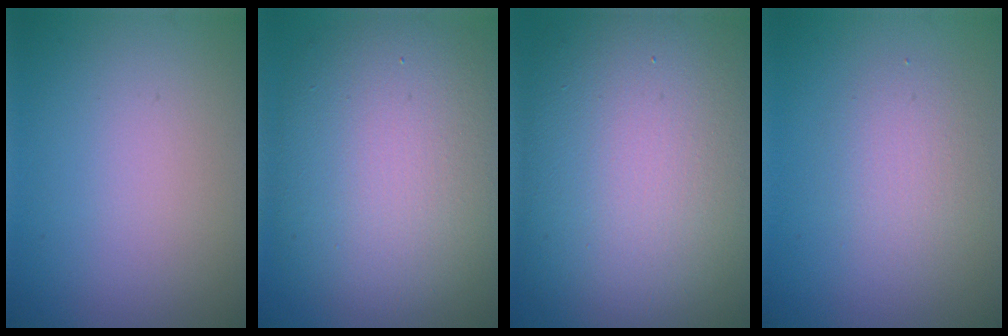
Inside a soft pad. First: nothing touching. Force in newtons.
{"total": 12.2, "press": 12.2, "slide": 0.9}
{"total": 17.2, "press": 17.1, "slide": 1.2}
{"total": 2.3, "press": 2.3, "slide": 0.2}